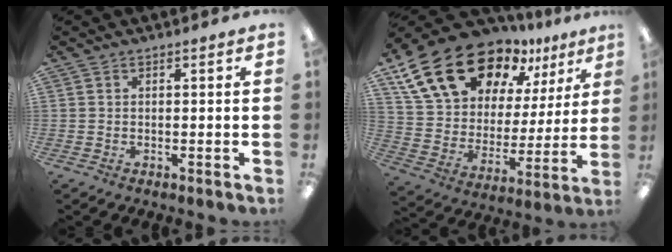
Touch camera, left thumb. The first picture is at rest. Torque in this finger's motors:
{"motor_torque": [2.23, 2.78, 1.55, -1.22, 0.17]}